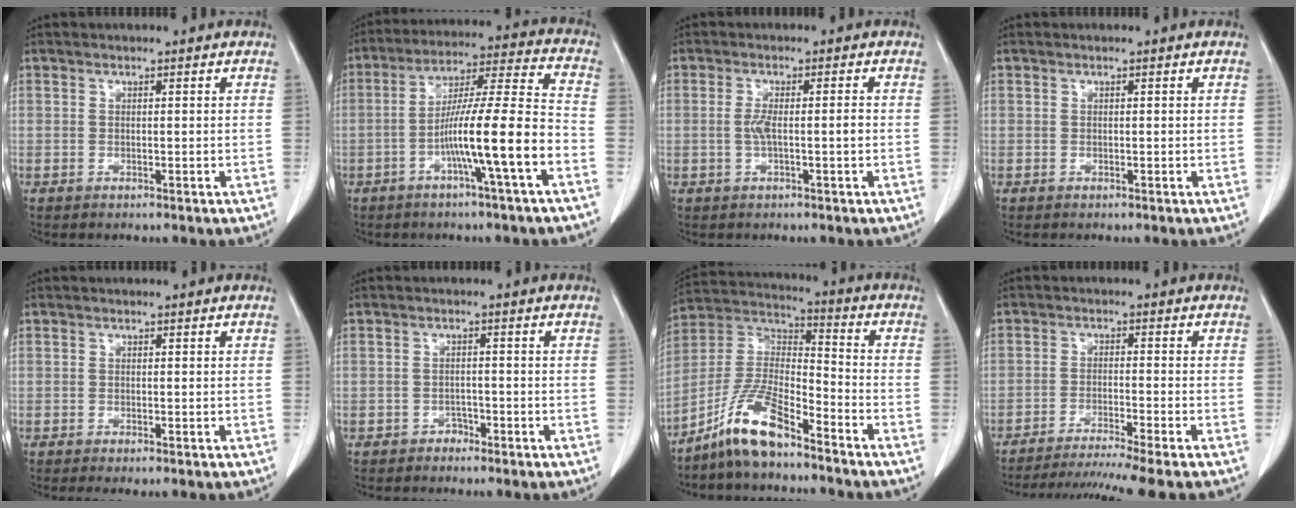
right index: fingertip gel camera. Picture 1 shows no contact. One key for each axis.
{"total": 13.6, "fx": -5.0, "fy": -0.6, "fz": 12.6, "tx": -0.219, "ty": 0.013, "tz": -0.088}
{"total": 3.3, "fx": -0.5, "fy": 0.3, "fz": 3.2, "tx": -0.063, "ty": 0.000, "tz": -0.009}
{"total": 0.0}
{"total": 1.1, "fx": -0.8, "fy": 0.1, "fz": 0.7, "tx": -0.010, "ty": -0.005, "tz": -0.013}
{"total": 1.5, "fx": -1.2, "fy": 0.9, "fz": 0.2, "tx": -0.004, "ty": 0.004, "tz": -0.022}
{"total": 10.9, "fx": -8.2, "fy": 2.1, "fz": 6.8, "tx": -0.153, "ty": 0.009, "tz": -0.161}
{"total": 11.9, "fx": -10.3, "fy": -2.2, "fz": 5.5, "tx": -0.065, "ty": -0.024, "tz": -0.162}